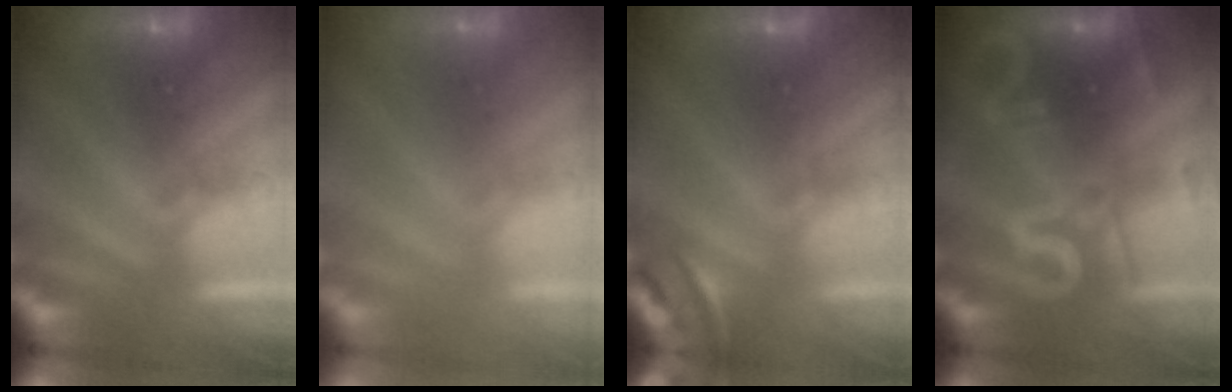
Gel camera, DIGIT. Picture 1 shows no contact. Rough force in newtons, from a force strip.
{"total": 2.7}
{"total": 2.7}
{"total": 2.7}